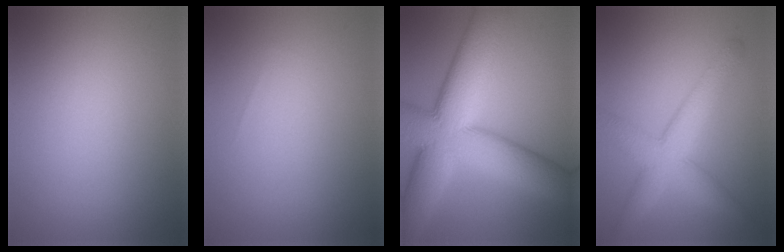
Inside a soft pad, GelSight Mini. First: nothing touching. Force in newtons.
{"total": 0.0}
{"total": 14.3, "press": 14.3, "slide": 0.7}
{"total": 5.7, "press": 5.7, "slide": 0.1}